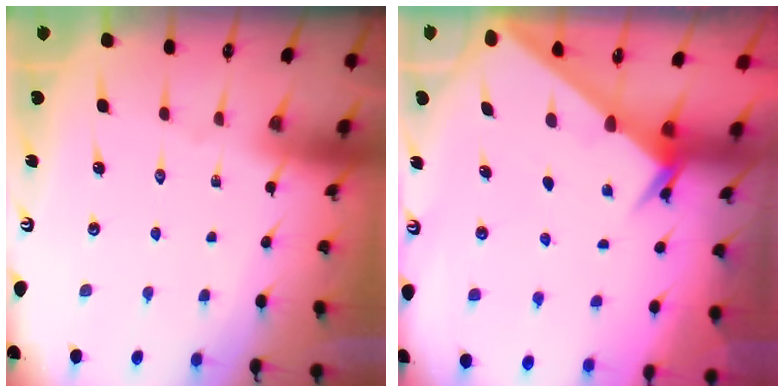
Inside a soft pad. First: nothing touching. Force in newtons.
{"total": 2.4, "press": 2.4, "slide": 0.3}